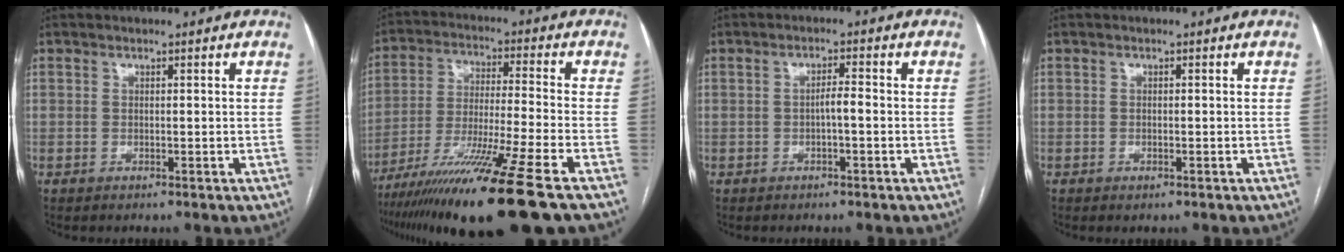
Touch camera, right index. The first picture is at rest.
{"total": 18.2, "force": [-12.8, -1.6, 12.9], "torque": [-0.224, -0.051, -0.221]}
{"total": 2.1, "force": [-0.6, 0.3, 2.0], "torque": [-0.032, 0.005, -0.010]}
{"total": 0.6, "force": [-0.4, 0.2, 0.4], "torque": [-0.006, 0.000, -0.004]}